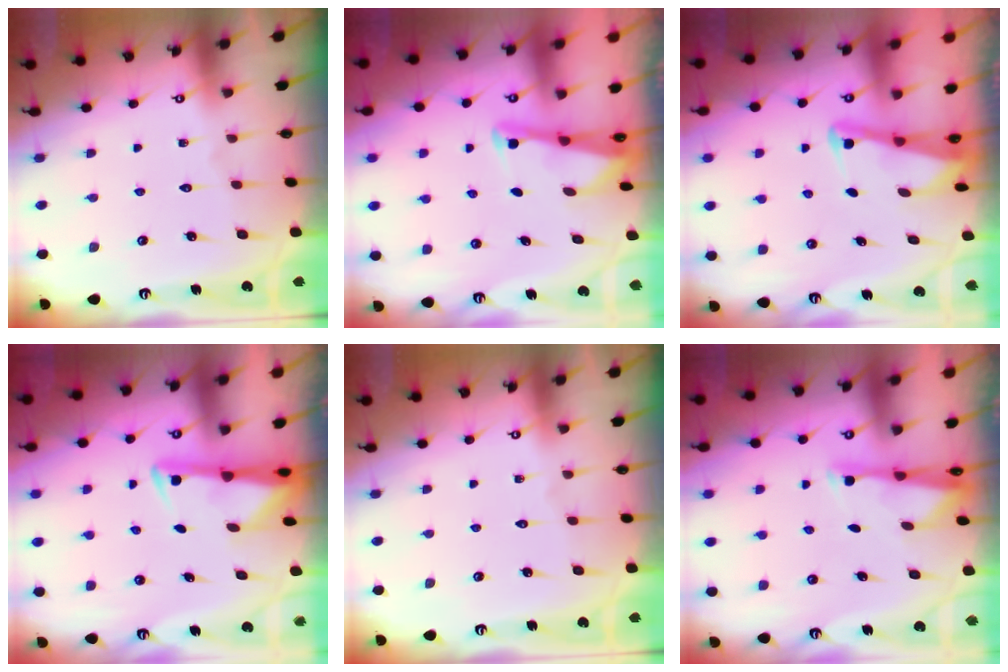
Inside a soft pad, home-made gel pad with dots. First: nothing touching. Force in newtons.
{"total": 2.7, "press": 2.7, "slide": 0.1}
{"total": 3.1, "press": 3.0, "slide": 0.4}
{"total": 3.0, "press": 2.9, "slide": 0.5}
{"total": 0.0}
{"total": 3.0, "press": 2.9, "slide": 0.5}